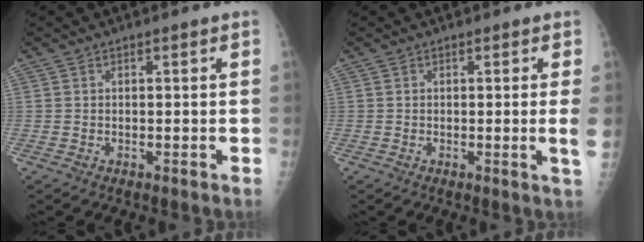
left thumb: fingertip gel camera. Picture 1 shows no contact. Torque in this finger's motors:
{"motor_torque": [0.10, -0.27, 0.42, 0.02, 0.00]}